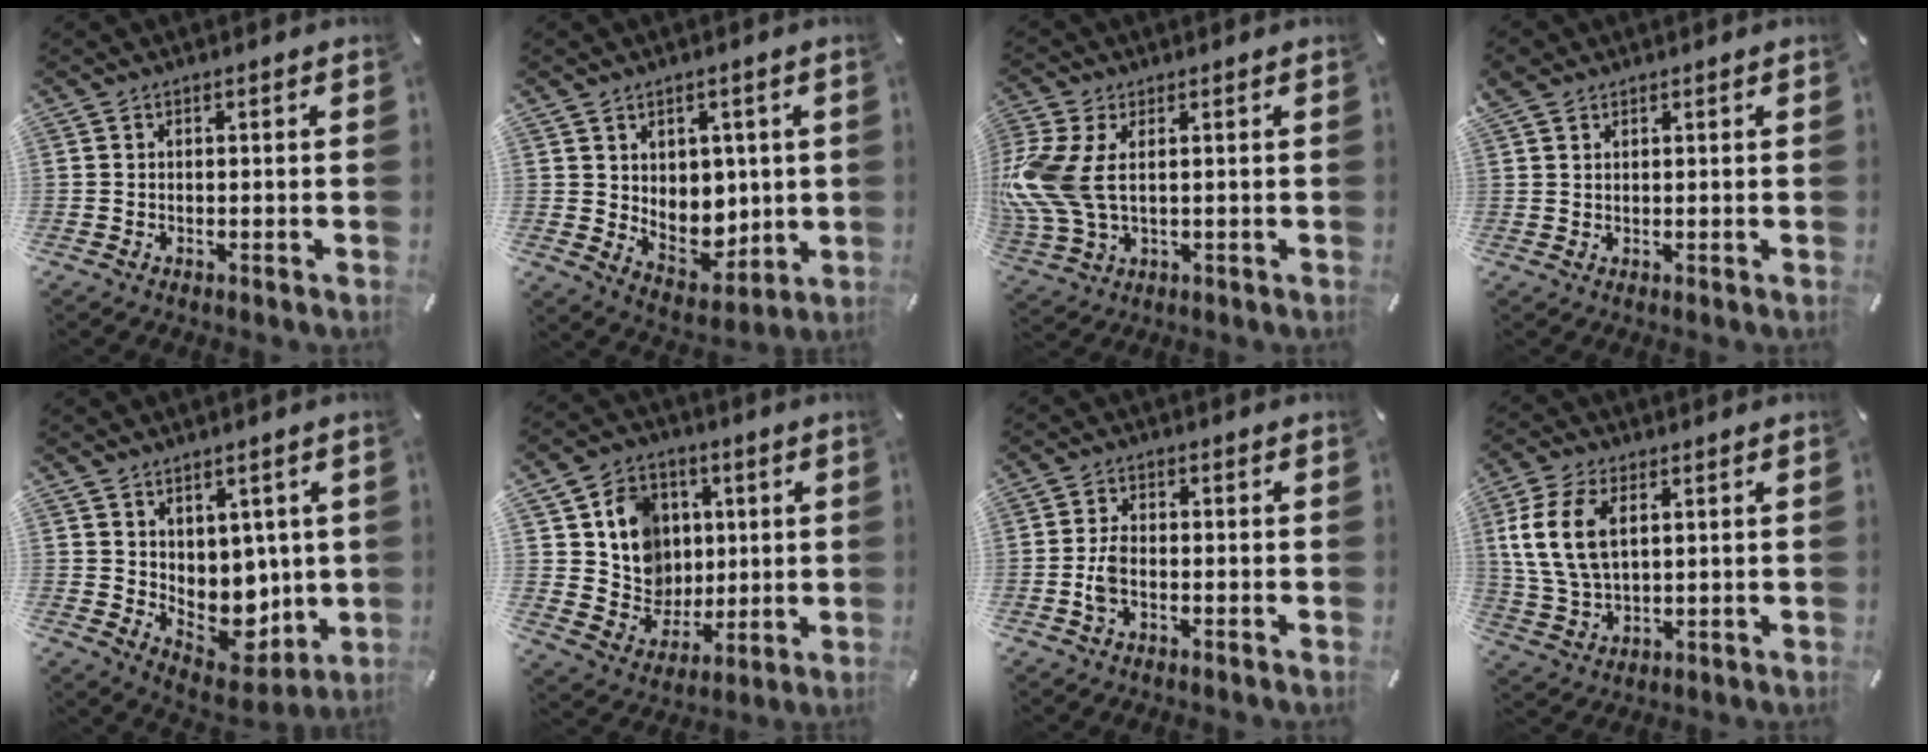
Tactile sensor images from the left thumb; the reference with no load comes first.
{"total": 7.2, "force": [3.2, 6.2, 1.8], "torque": [-0.018, -0.037, 0.065]}
{"total": 11.6, "force": [1.6, 6.6, 9.3], "torque": [-0.218, -0.008, 0.032]}
{"total": 2.1, "force": [1.5, 1.4, 0.5], "torque": [-0.012, 0.001, 0.028]}
{"total": 7.8, "force": [2.7, 6.9, 2.5], "torque": [-0.024, -0.047, 0.063]}
{"total": 12.8, "force": [3.0, 11.8, 3.8], "torque": [-0.073, -0.011, 0.070]}
{"total": 4.0, "force": [-1.1, 2.1, 3.2], "torque": [-0.069, 0.005, -0.021]}
{"total": 11.9, "force": [3.6, 8.0, 8.0], "torque": [-0.202, 0.004, 0.067]}